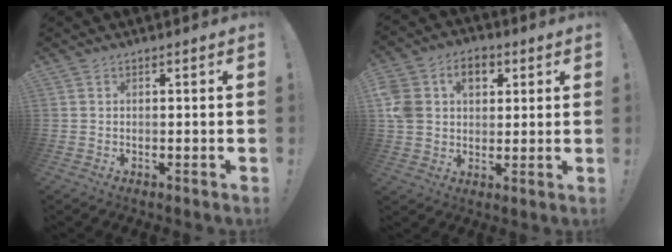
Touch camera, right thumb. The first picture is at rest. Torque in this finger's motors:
{"motor_torque": [1.15, 2.37, 0.60, -0.21, 0.10]}